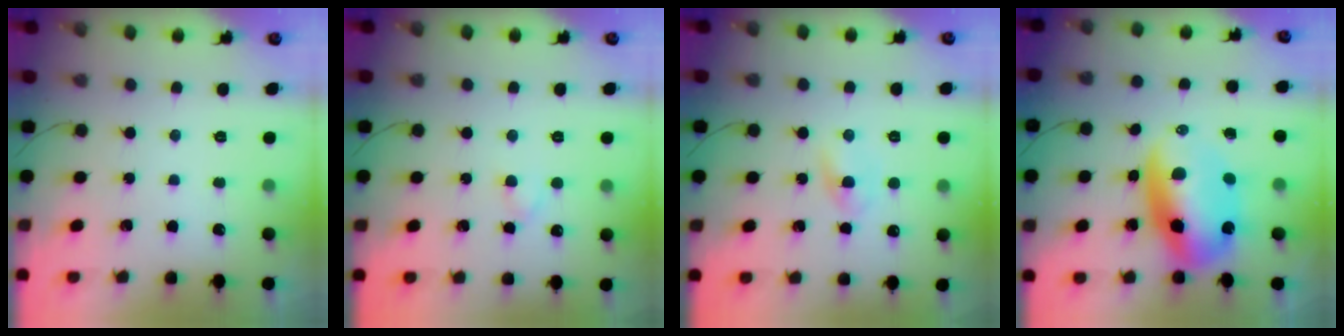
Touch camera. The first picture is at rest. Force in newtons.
{"total": 2.0, "press": 1.8, "slide": 0.9}
{"total": 2.8, "press": 2.6, "slide": 1.1}
{"total": 12.6, "press": 12.3, "slide": 2.8}